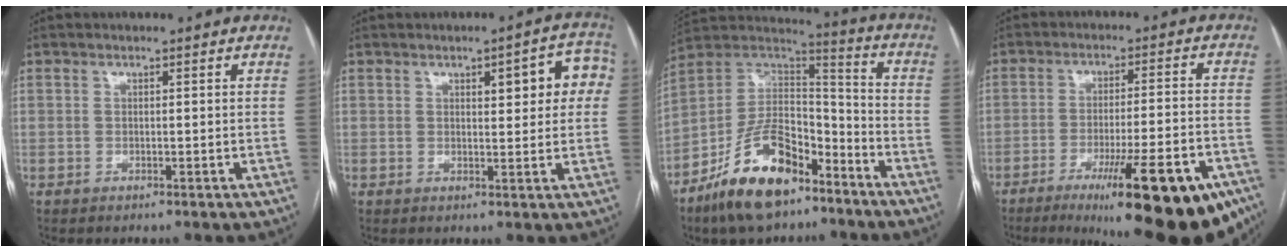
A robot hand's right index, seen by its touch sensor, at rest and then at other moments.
{"total": 7.5, "force": [2.1, 2.4, 6.8], "torque": [-0.069, 0.020, 0.020]}
{"total": 17.5, "force": [-11.1, 7.8, 11.1], "torque": [-0.209, 0.024, -0.194]}
{"total": 22.7, "force": [-14.8, 3.6, 16.8], "torque": [-0.154, 0.008, -0.209]}